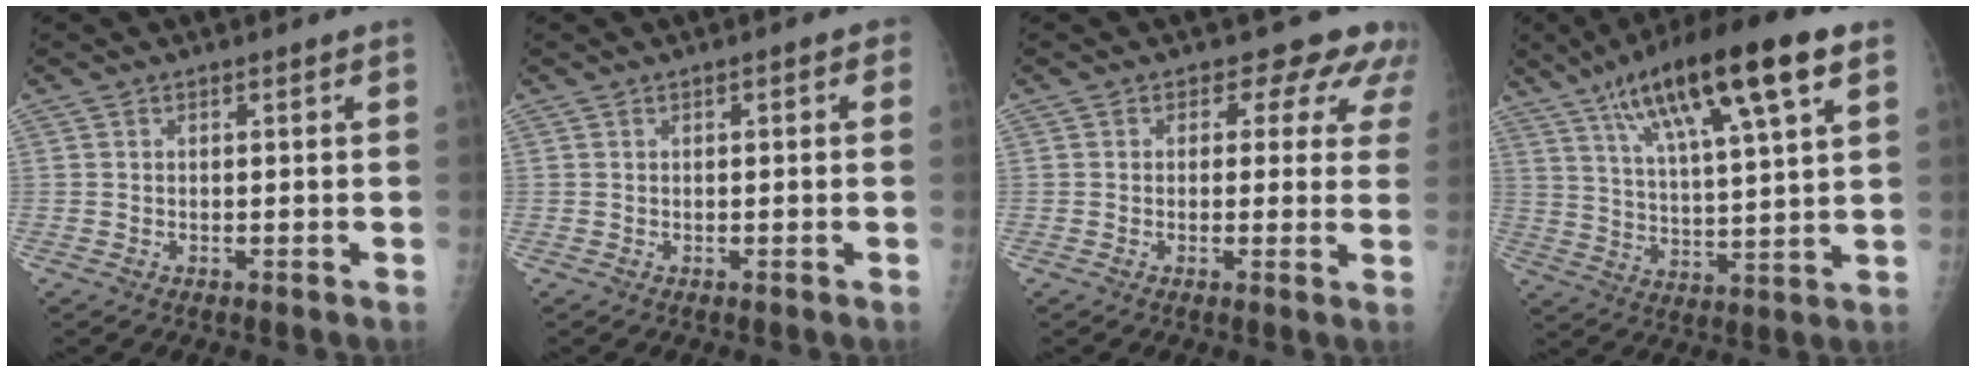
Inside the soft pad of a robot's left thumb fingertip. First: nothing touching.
{"total": 1.2, "force": [0.3, 0.7, 0.9], "torque": [-0.004, 0.003, -0.001]}
{"total": 7.9, "force": [5.7, 5.1, 2.1], "torque": [0.027, -0.017, 0.041]}
{"total": 20.9, "force": [10.8, 4.5, 17.2], "torque": [-0.282, -0.012, 0.186]}